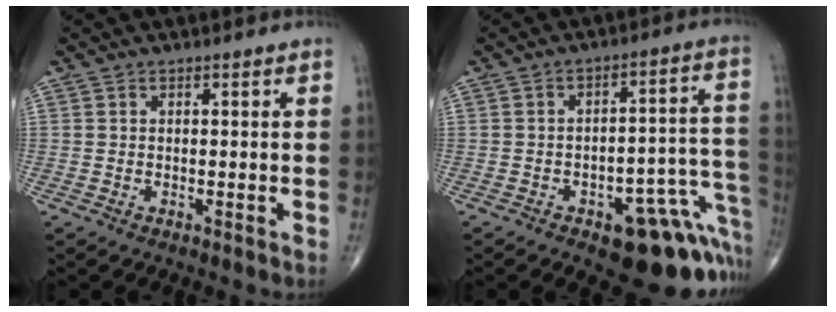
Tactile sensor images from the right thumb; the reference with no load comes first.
{"total": 16.9, "force": [-8.0, 7.5, 12.8], "torque": [-0.072, 0.079, -0.089]}